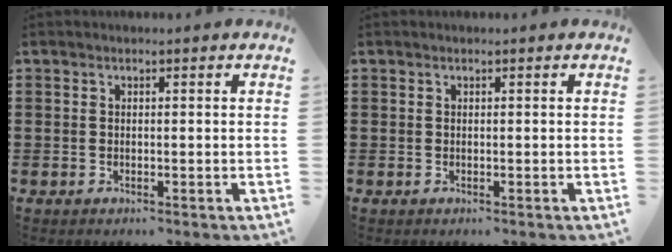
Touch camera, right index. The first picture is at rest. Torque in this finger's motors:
{"motor_torque": [0.01, 0.01, 0.00, 0.00]}